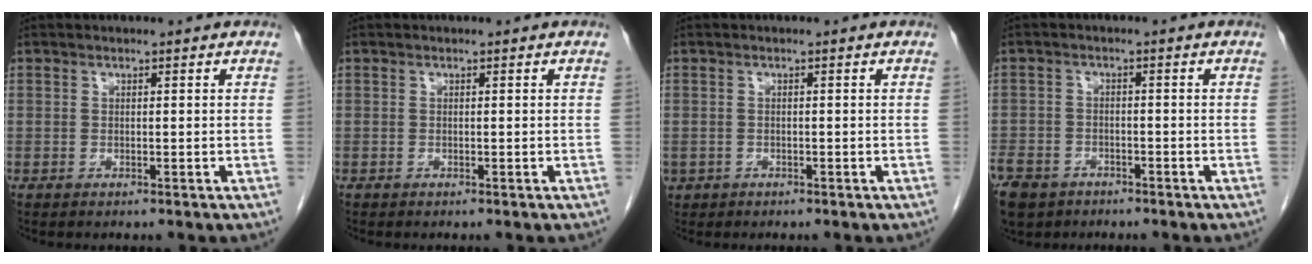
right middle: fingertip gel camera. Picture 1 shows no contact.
{"total": 0.0}
{"total": 1.8, "force": [-1.0, 1.5, 0.2], "torque": [-0.009, 0.002, -0.016]}
{"total": 10.8, "force": [-7.2, 7.1, 3.9], "torque": [-0.115, -0.009, -0.115]}